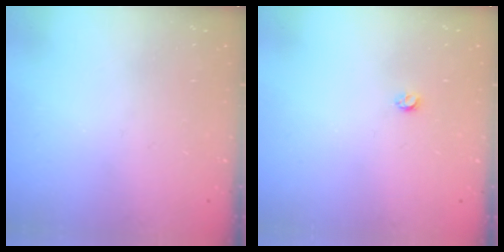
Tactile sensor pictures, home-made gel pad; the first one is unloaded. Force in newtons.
{"total": 2.9, "press": 2.8, "slide": 0.5}